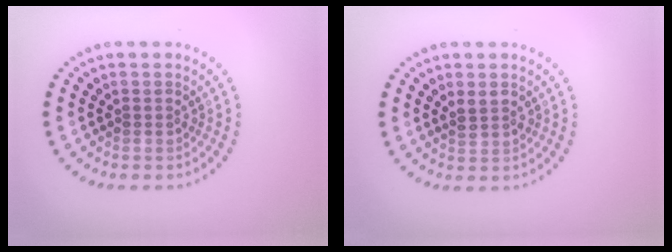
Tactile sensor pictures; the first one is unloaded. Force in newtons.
{"total": 1.4, "press": 1.2, "slide": 0.6}